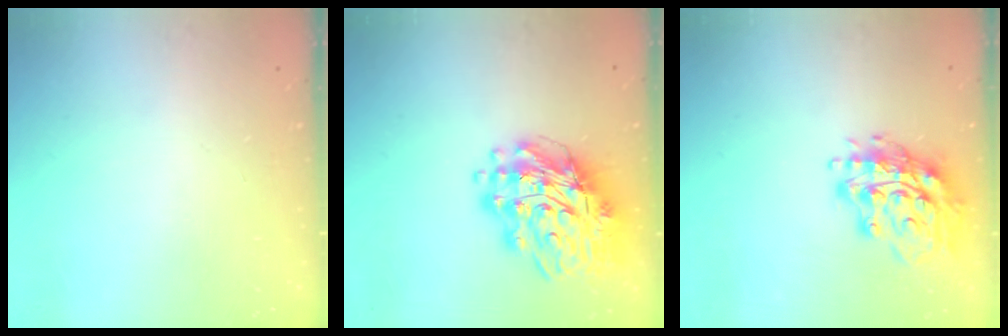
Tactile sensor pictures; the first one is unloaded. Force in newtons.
{"total": 18.5, "press": 18.3, "slide": 3.0}
{"total": 16.9, "press": 16.8, "slide": 1.5}